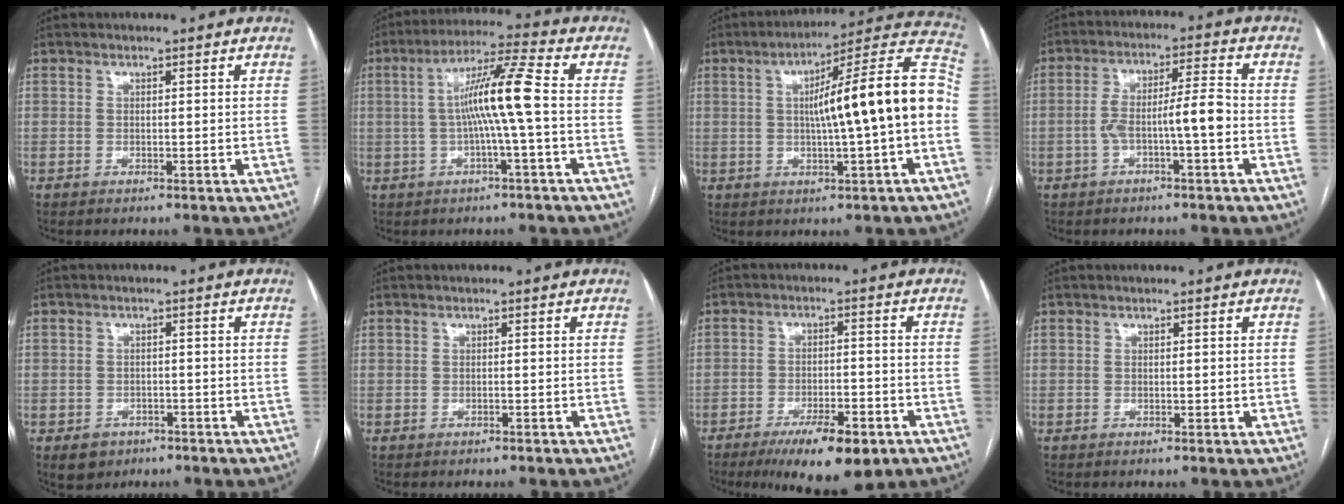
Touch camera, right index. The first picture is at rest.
{"total": 9.9, "force": [-0.3, -0.8, 9.8], "torque": [-0.178, 0.017, -0.007]}
{"total": 17.6, "force": [0.0, 0.6, 17.6], "torque": [-0.255, 0.034, -0.005]}
{"total": 7.2, "force": [-1.9, 0.6, 6.9], "torque": [-0.128, 0.024, -0.032]}
{"total": 3.4, "force": [-1.8, 2.9, 0.8], "torque": [-0.004, 0.006, -0.017]}
{"total": 0.0}
{"total": 10.6, "force": [-6.5, 3.0, 7.8], "torque": [-0.119, -0.010, -0.097]}
{"total": 0.6, "force": [0.2, 0.3, 0.5], "torque": [-0.009, -0.003, 0.005]}